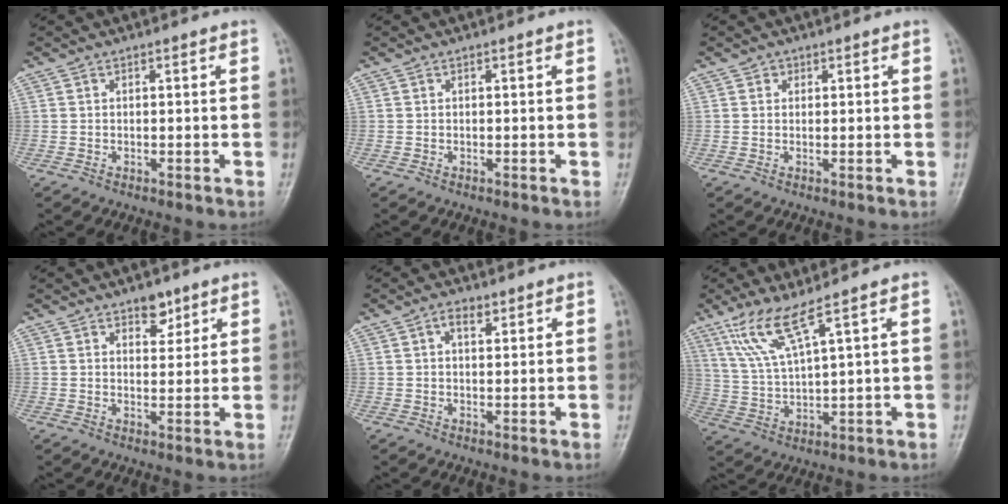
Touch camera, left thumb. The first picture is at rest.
{"total": 0.0}
{"total": 0.9, "force": [0.4, 0.8, 0.0], "torque": [0.012, -0.001, 0.005]}
{"total": 3.9, "force": [2.6, 2.2, 1.9], "torque": [-0.001, -0.016, 0.040]}
{"total": 2.6, "force": [1.4, 1.3, 1.8], "torque": [-0.024, -0.004, 0.021]}
{"total": 7.8, "force": [5.3, 0.3, 5.7], "torque": [-0.125, -0.028, 0.121]}